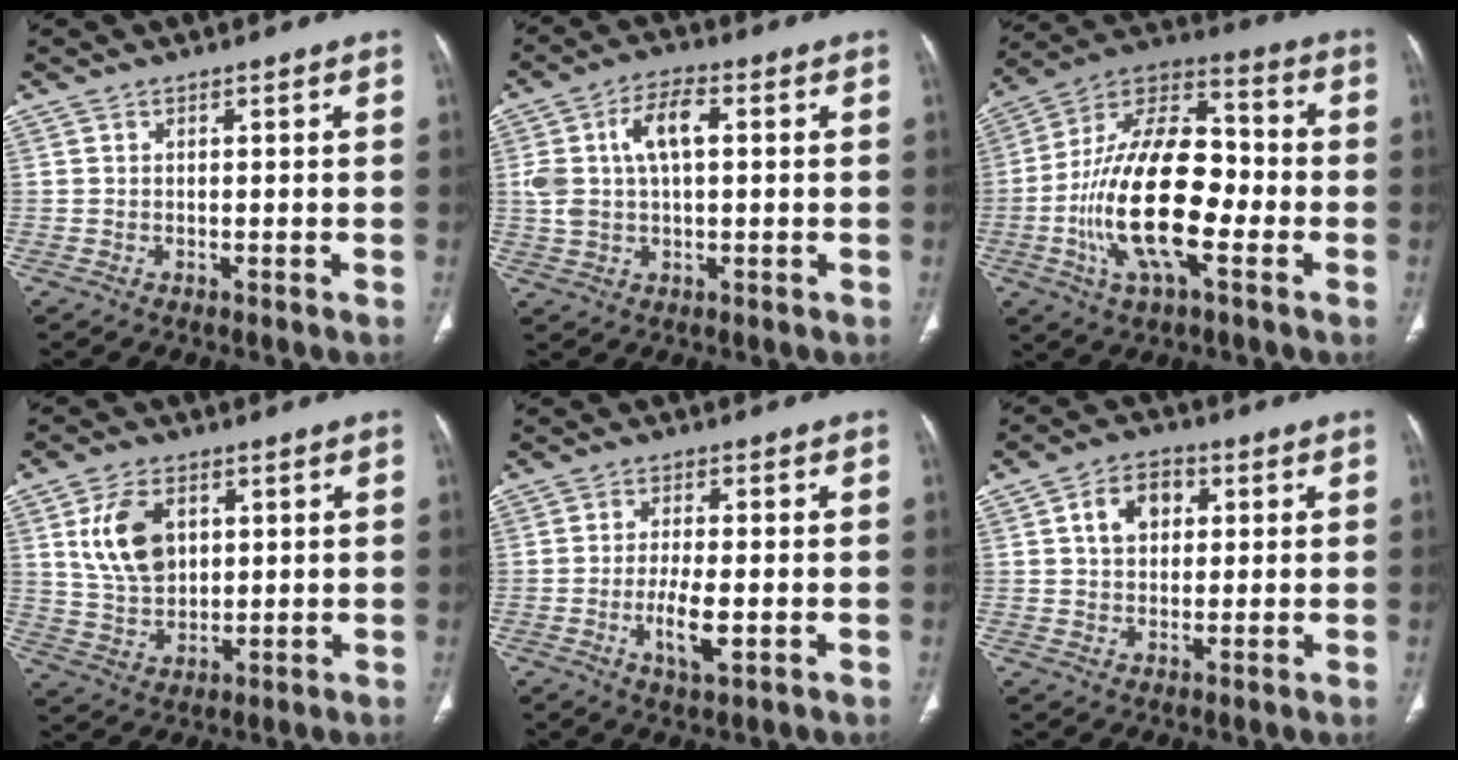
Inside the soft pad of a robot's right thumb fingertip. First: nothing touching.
{"total": 9.5, "force": [1.8, 4.9, 7.9], "torque": [-0.156, 0.019, 0.034]}
{"total": 22.2, "force": [-4.8, 10.2, 19.0], "torque": [-0.334, 0.032, -0.086]}
{"total": 10.5, "force": [3.3, 7.0, 7.1], "torque": [-0.115, -0.013, 0.070]}
{"total": 6.2, "force": [-1.5, 1.9, 5.7], "torque": [-0.109, -0.010, -0.026]}
{"total": 7.4, "force": [2.0, 5.4, 4.6], "torque": [-0.050, 0.005, 0.027]}